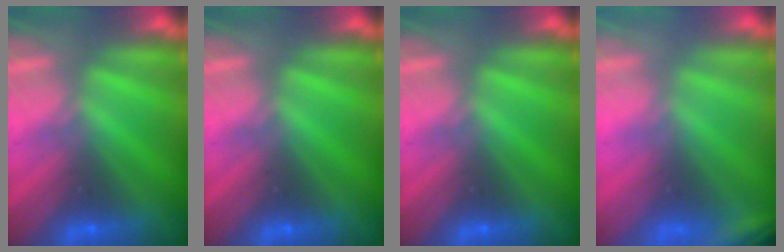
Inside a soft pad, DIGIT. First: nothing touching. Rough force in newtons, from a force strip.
{"total": 0.0}
{"total": 0.0}
{"total": 2.4}